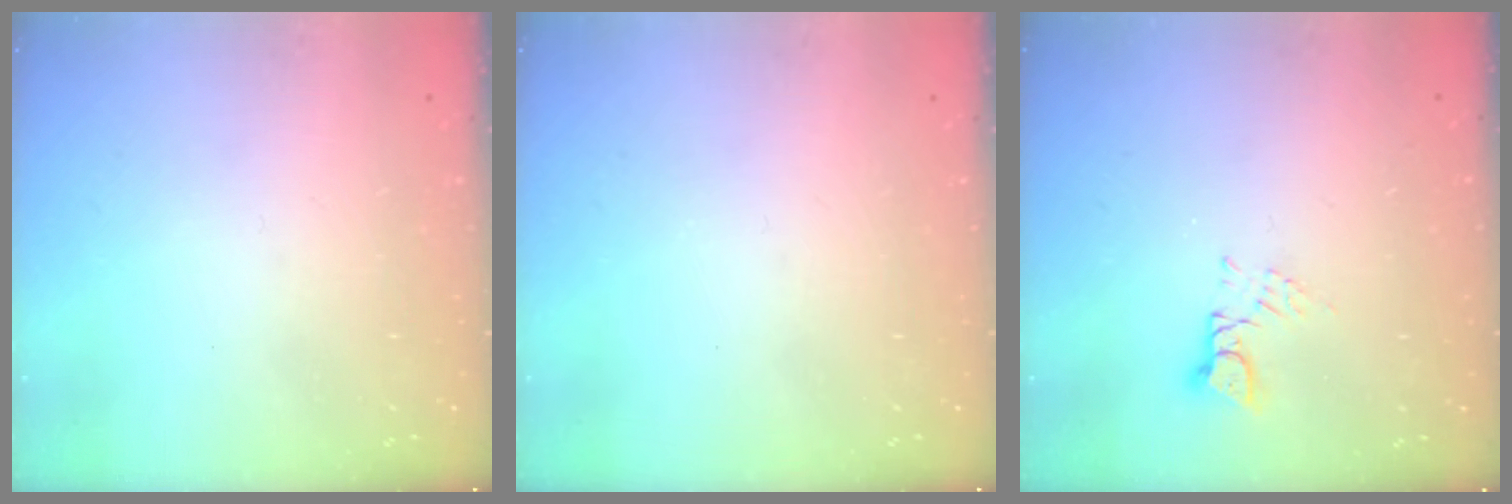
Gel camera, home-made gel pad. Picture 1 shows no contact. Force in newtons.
{"total": 0.0}
{"total": 3.0, "press": 3.0, "slide": 0.4}